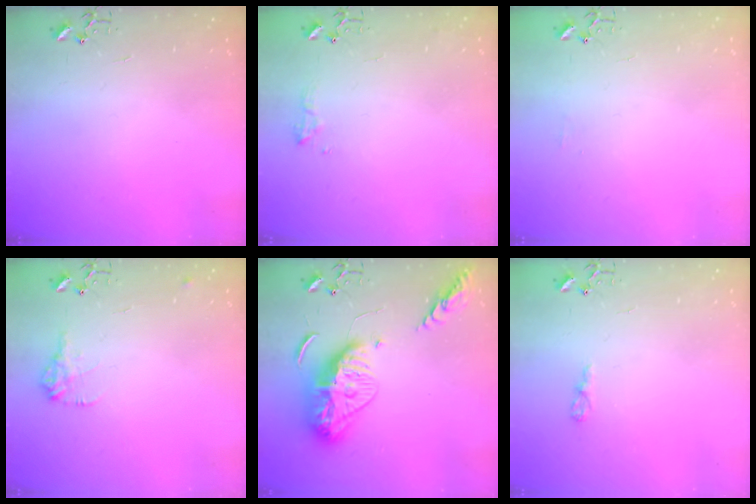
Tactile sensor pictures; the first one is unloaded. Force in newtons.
{"total": 7.6, "press": 7.6, "slide": 0.8}
{"total": 3.9, "press": 3.8, "slide": 0.6}
{"total": 9.5, "press": 9.5, "slide": 0.4}
{"total": 16.9, "press": 16.8, "slide": 1.6}
{"total": 4.4, "press": 4.4, "slide": 0.6}